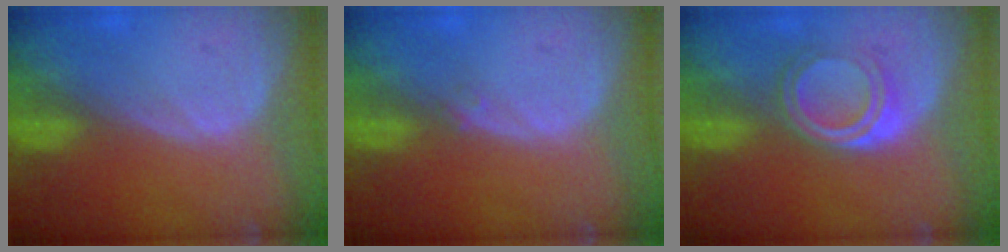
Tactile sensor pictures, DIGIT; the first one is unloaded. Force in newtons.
{"total": 0.8, "press": 0.7, "slide": 0.4}
{"total": 5.1, "press": 4.5, "slide": 2.5}